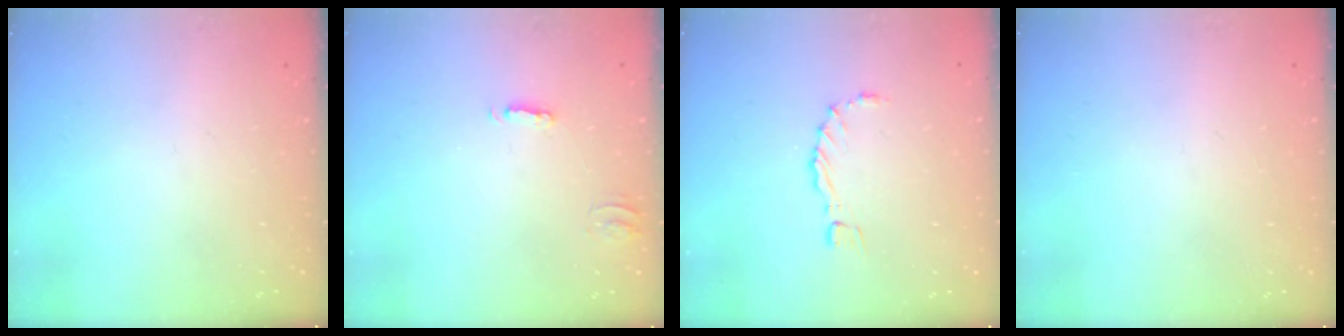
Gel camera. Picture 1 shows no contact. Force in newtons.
{"total": 2.5, "press": 2.5, "slide": 0.2}
{"total": 1.2, "press": 1.2, "slide": 0.3}
{"total": 0.0}